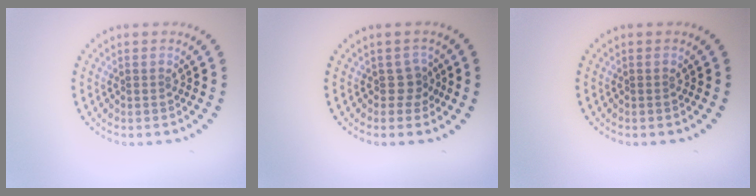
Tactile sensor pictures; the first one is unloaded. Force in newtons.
{"total": 1.6, "press": 1.1, "slide": 1.2}
{"total": 0.0}